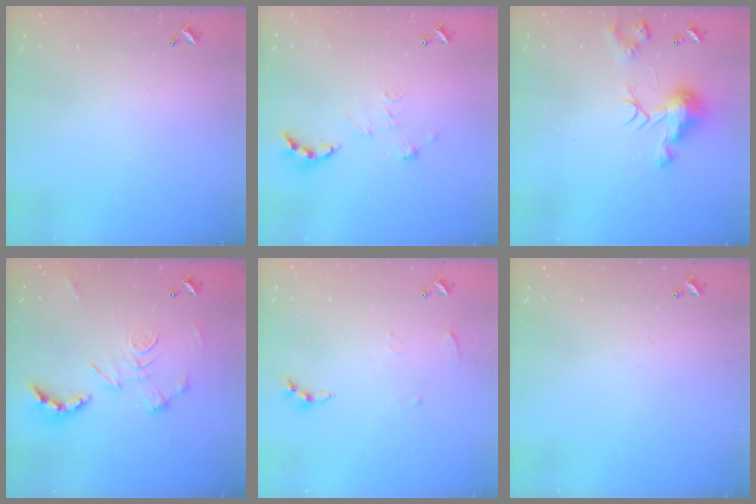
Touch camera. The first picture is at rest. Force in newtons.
{"total": 2.7, "press": 2.2, "slide": 1.5}
{"total": 9.2, "press": 9.2, "slide": 0.5}
{"total": 2.9, "press": 2.3, "slide": 1.7}
{"total": 4.6, "press": 4.6, "slide": 0.5}
{"total": 0.0}